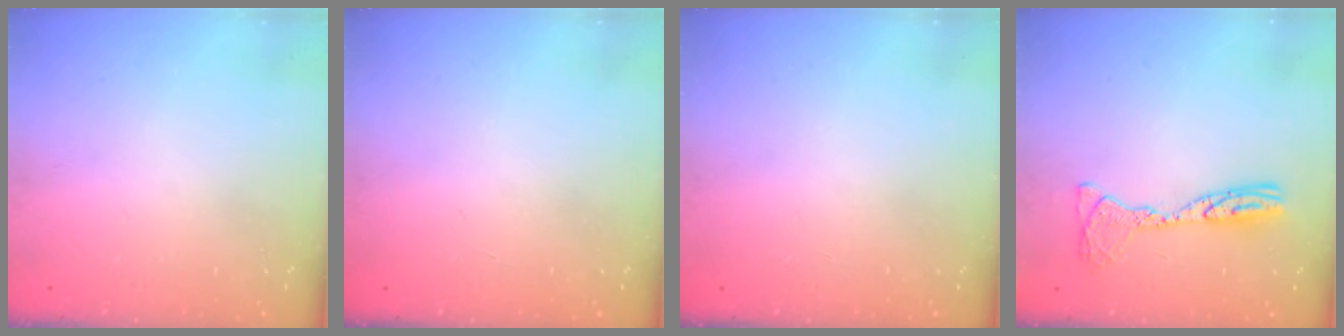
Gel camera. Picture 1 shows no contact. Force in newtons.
{"total": 1.0, "press": 0.0, "slide": 1.0}
{"total": 0.0}
{"total": 12.2, "press": 12.1, "slide": 1.3}